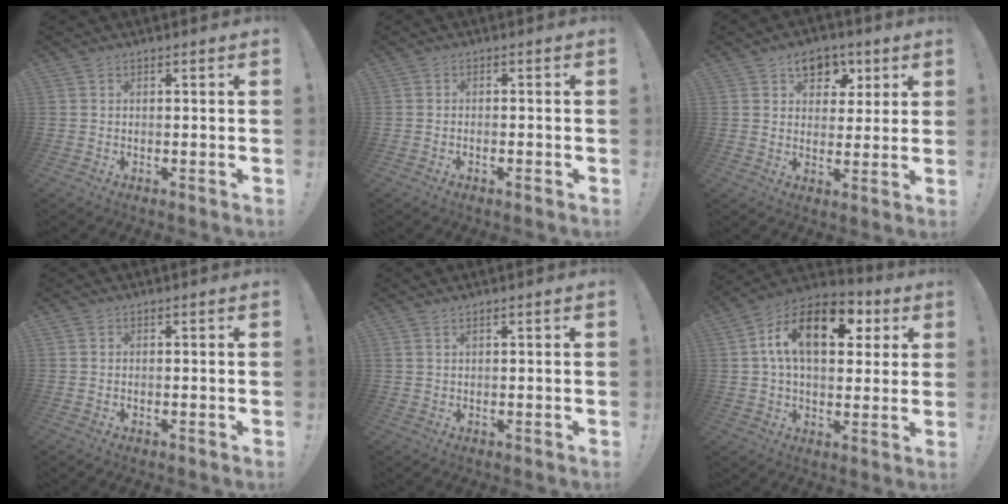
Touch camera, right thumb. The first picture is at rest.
{"total": 1.4, "force": [-0.9, 0.3, 1.0], "torque": [-0.014, 0.005, -0.016]}
{"total": 8.6, "force": [4.6, 6.3, 3.6], "torque": [-0.037, -0.020, 0.085]}
{"total": 0.0}
{"total": 1.1, "force": [0.8, -0.1, 0.7], "torque": [-0.022, 0.003, 0.015]}
{"total": 17.8, "force": [5.7, 10.1, 13.5], "torque": [-0.224, -0.004, 0.094]}